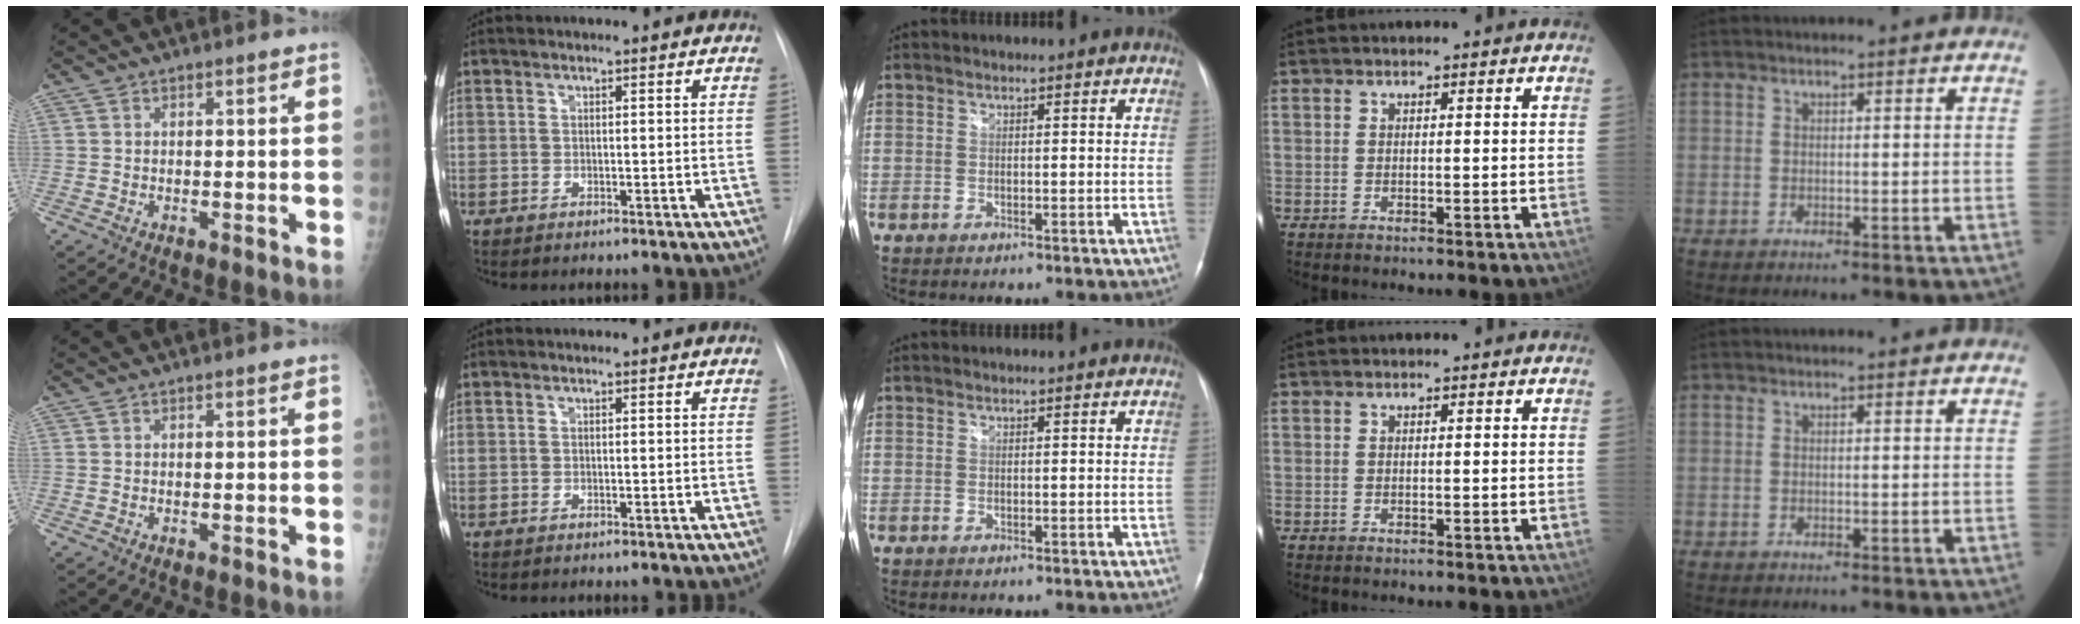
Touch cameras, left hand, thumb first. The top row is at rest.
{}